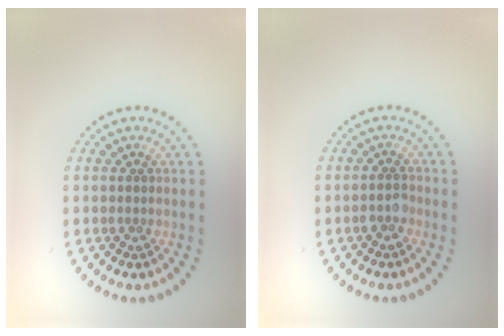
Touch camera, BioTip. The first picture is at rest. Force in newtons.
{"total": 1.4, "press": 1.3, "slide": 0.7}